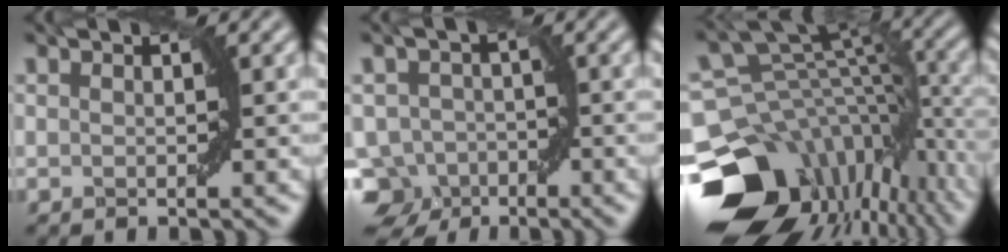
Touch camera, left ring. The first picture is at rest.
{"total": 6.3, "force": [-4.1, 4.4, 1.9], "torque": [-0.012, 0.004, -0.073]}
{"total": 16.3, "force": [-7.0, 11.5, 9.1], "torque": [-0.188, -0.011, -0.083]}